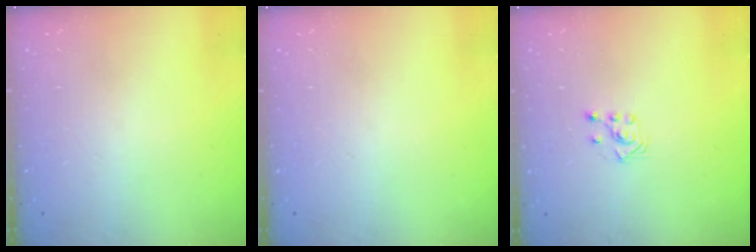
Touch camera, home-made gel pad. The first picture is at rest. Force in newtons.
{"total": 0.0}
{"total": 3.1, "press": 3.0, "slide": 0.7}